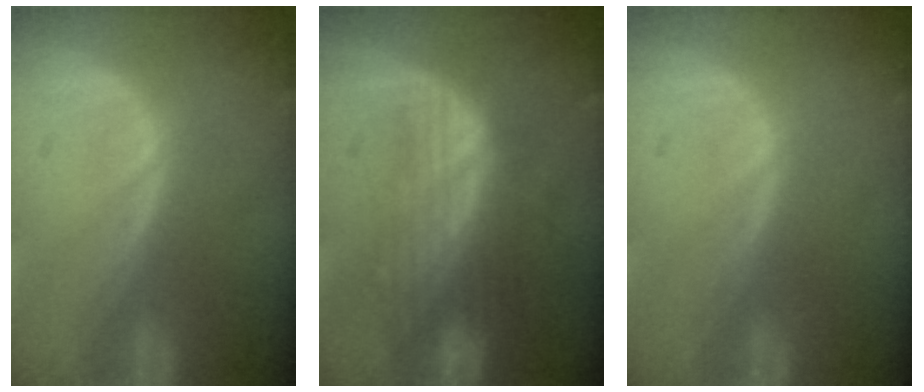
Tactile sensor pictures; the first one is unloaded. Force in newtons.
{"total": 7.2, "press": 7.0, "slide": 1.5}
{"total": 0.0}